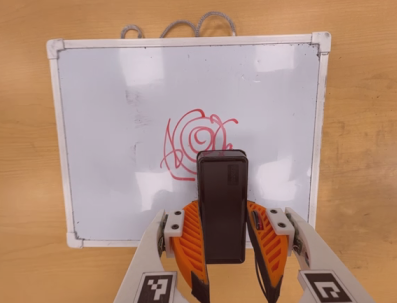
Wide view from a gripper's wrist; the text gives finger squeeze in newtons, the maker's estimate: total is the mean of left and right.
{"total": 4.2, "left": 3.1, "right": 5.4}